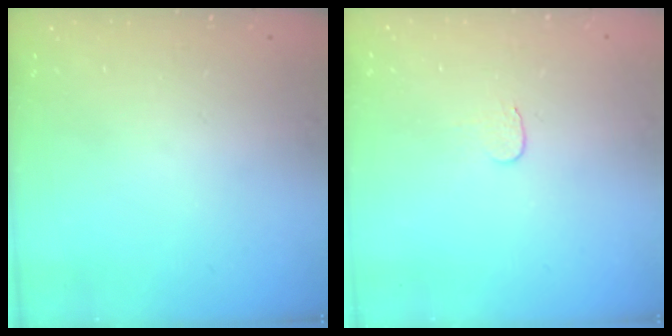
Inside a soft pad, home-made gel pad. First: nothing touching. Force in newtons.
{"total": 3.7, "press": 3.7, "slide": 0.4}